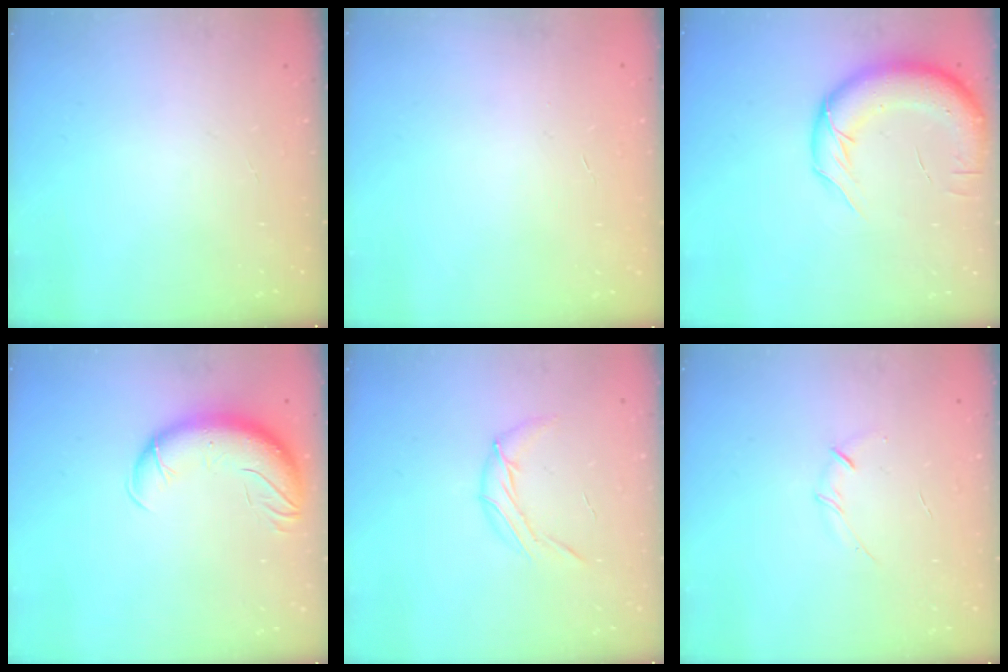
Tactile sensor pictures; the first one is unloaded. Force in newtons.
{"total": 0.0}
{"total": 12.8, "press": 12.5, "slide": 2.9}
{"total": 13.7, "press": 13.2, "slide": 3.6}
{"total": 8.2, "press": 8.0, "slide": 1.3}
{"total": 3.5, "press": 3.4, "slide": 0.9}